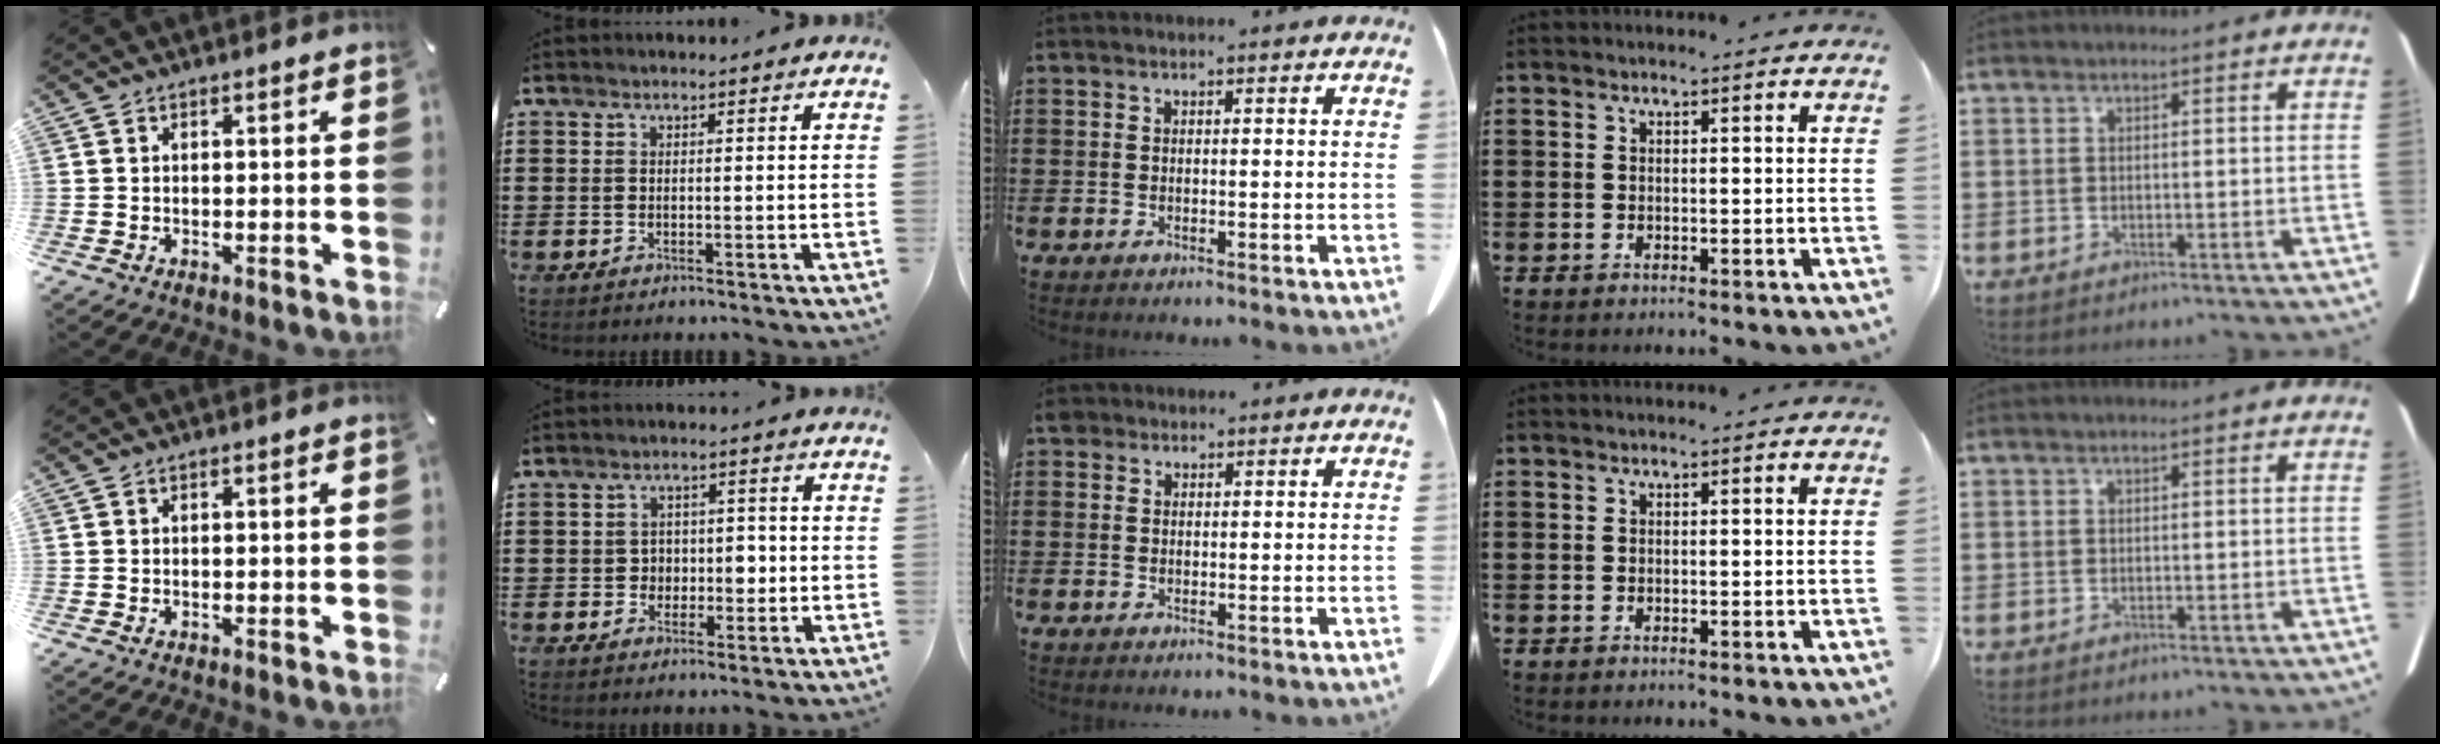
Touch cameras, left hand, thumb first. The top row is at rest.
{"index": {"total": 3.4, "force": [-0.3, 3.0, 1.7], "torque": [-0.028, 0.001, -0.014]}, "middle": {"total": 1.3, "force": [0.9, 0.9, 0.3], "torque": [-0.010, 0.005, 0.017]}}